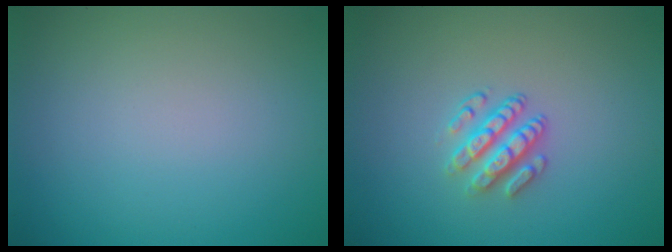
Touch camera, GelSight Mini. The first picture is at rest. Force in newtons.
{"total": 2.9, "press": 2.5, "slide": 1.5}